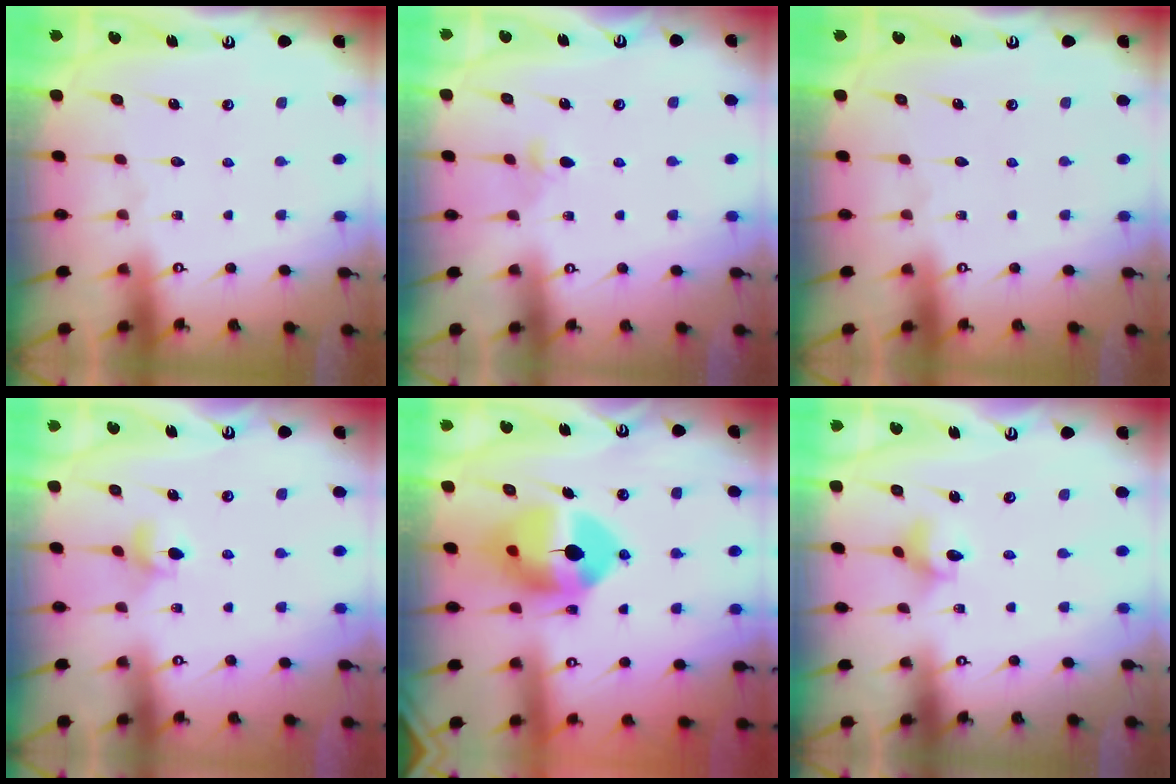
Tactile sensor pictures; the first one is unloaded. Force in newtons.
{"total": 3.1, "press": 3.0, "slide": 0.7}
{"total": 0.0}
{"total": 5.0, "press": 4.9, "slide": 0.5}
{"total": 13.7, "press": 13.5, "slide": 2.3}
{"total": 4.5, "press": 4.5, "slide": 0.5}